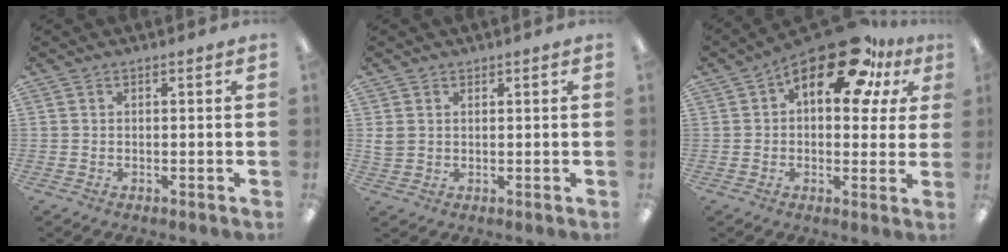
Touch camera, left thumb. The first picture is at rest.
{"total": 2.7, "force": [1.3, 2.2, 0.9], "torque": [-0.019, 0.003, 0.024]}
{"total": 18.8, "force": [10.0, 8.6, 13.4], "torque": [-0.192, -0.056, 0.163]}